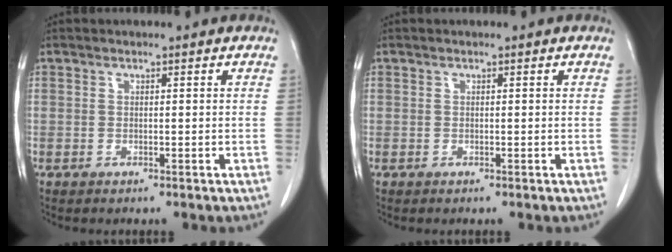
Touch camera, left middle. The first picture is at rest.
{"total": 0.0}